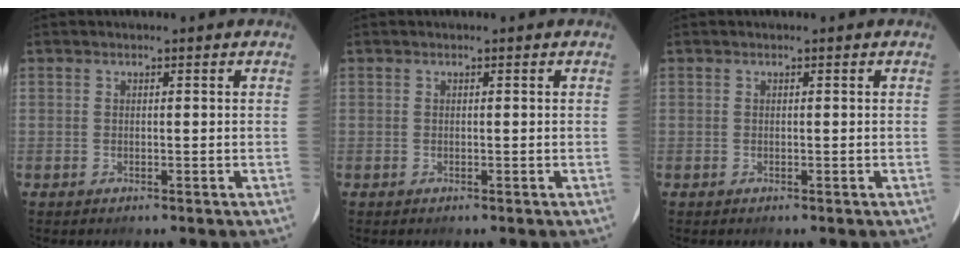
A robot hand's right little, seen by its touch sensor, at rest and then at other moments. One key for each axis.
{"total": 0.0}
{"total": 0.0}